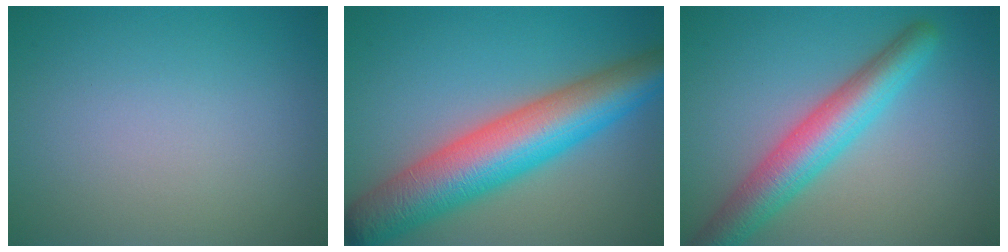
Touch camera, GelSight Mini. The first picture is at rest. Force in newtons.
{"total": 10.5, "press": 10.4, "slide": 0.2}
{"total": 6.1, "press": 6.1, "slide": 0.3}